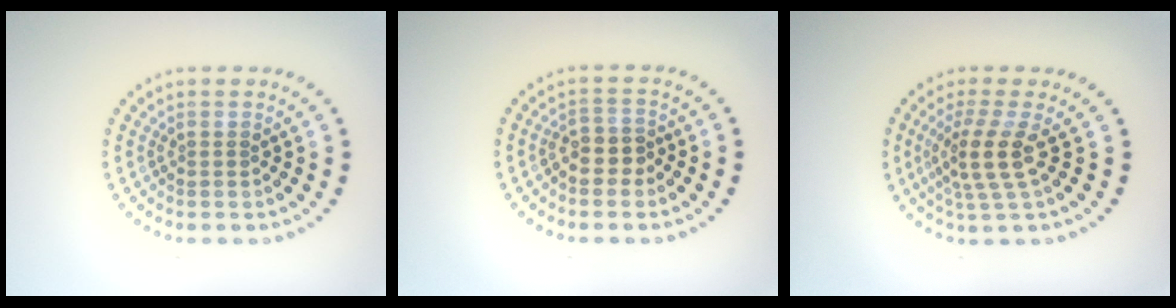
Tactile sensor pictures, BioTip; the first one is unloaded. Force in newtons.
{"total": 2.4, "press": 2.2, "slide": 1.1}
{"total": 3.5, "press": 2.8, "slide": 2.2}